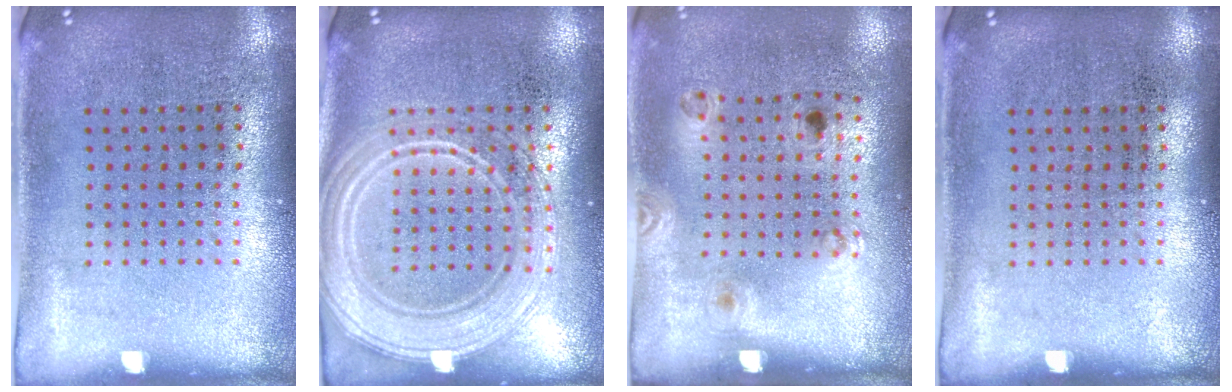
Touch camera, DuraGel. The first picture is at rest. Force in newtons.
{"total": 2.9, "press": 2.8, "slide": 0.4}
{"total": 1.3, "press": 0.8, "slide": 1.0}
{"total": 0.0}